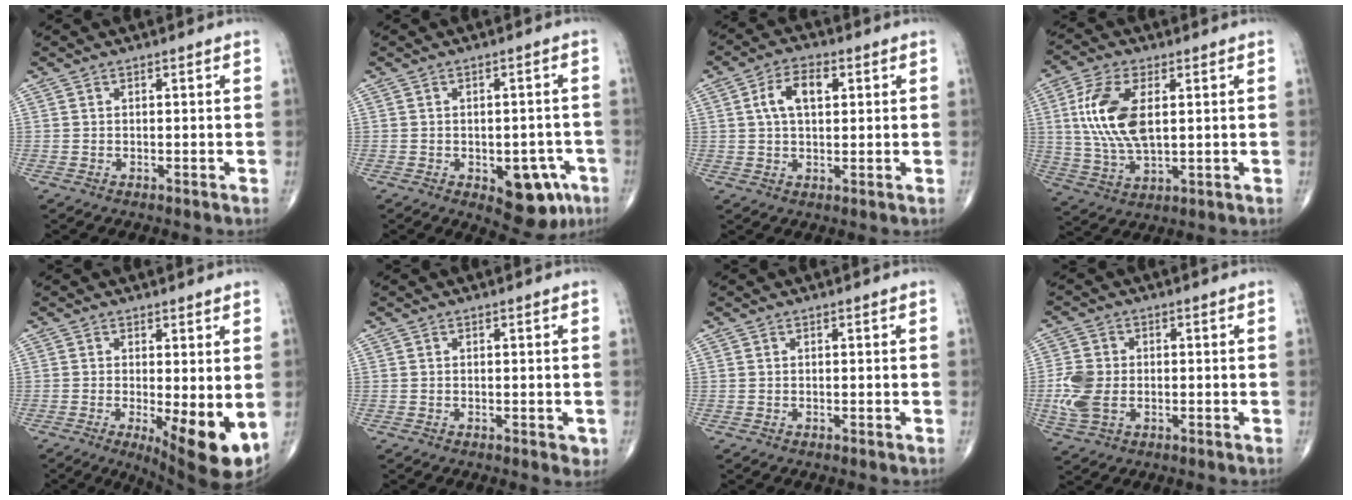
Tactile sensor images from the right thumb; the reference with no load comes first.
{"total": 9.7, "force": [-4.0, 5.2, 7.1], "torque": [-0.050, 0.019, -0.040]}
{"total": 7.0, "force": [1.8, 3.9, 5.6], "torque": [-0.099, 0.010, 0.031]}
{"total": 13.0, "force": [2.5, 6.3, 11.1], "torque": [-0.232, -0.007, 0.052]}
{"total": 9.9, "force": [-1.9, 3.0, 9.3], "torque": [-0.132, -0.025, -0.021]}
{"total": 1.4, "force": [-0.4, 0.8, 1.1], "torque": [-0.002, 0.000, -0.006]}
{"total": 0.0}
{"total": 7.2, "force": [-1.1, 5.0, 5.1], "torque": [-0.116, 0.003, -0.021]}